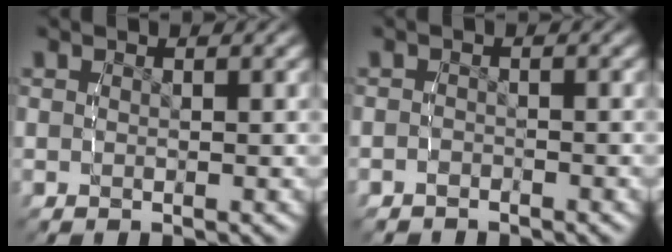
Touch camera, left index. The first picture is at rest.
{"total": 1.4, "force": [-1.3, 0.2, -0.3], "torque": [-0.001, -0.008, -0.019]}